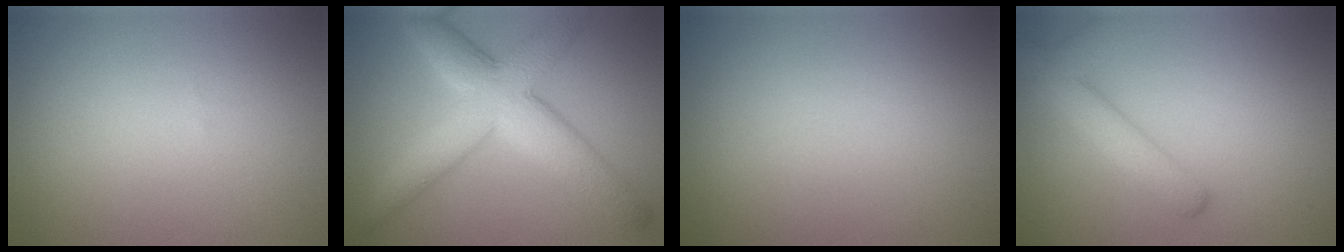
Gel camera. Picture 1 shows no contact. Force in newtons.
{"total": 7.9, "press": 7.9, "slide": 0.3}
{"total": 0.0}
{"total": 3.5, "press": 3.5, "slide": 0.2}